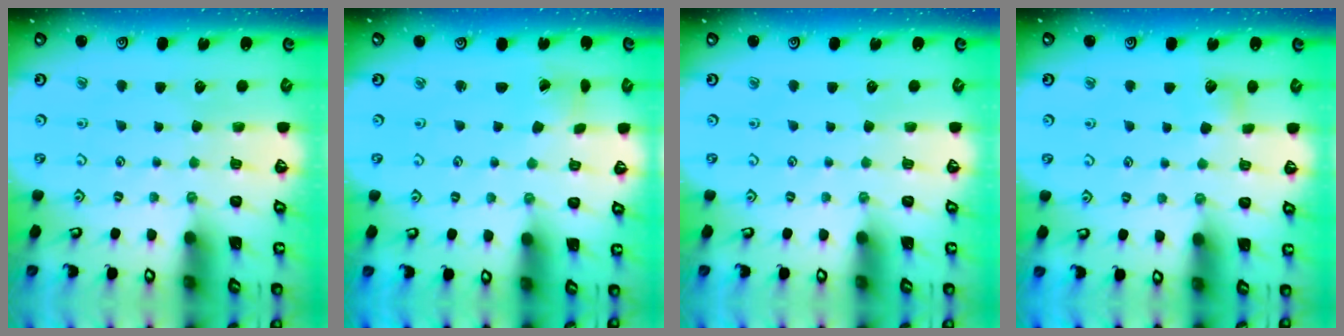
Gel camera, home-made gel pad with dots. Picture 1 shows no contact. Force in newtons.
{"total": 1.6, "press": 1.5, "slide": 0.1}
{"total": 0.0}
{"total": 5.1, "press": 5.1, "slide": 0.6}